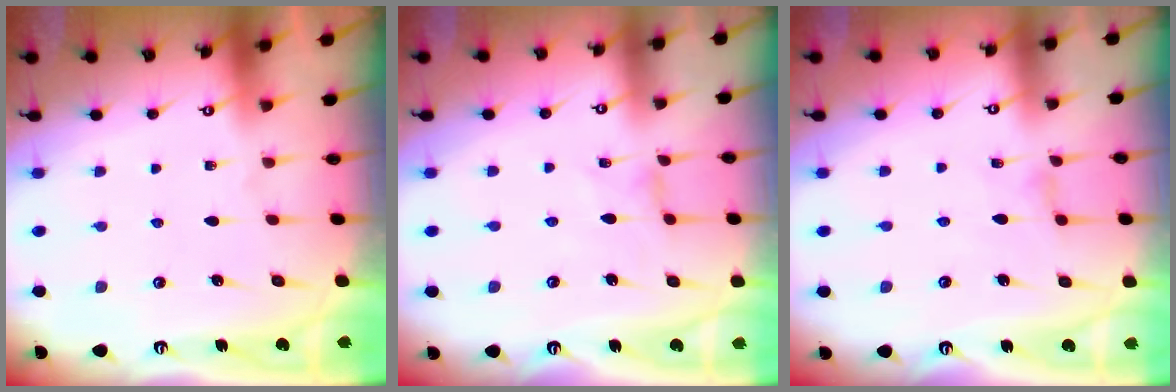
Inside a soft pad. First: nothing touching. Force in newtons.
{"total": 1.0, "press": 1.0, "slide": 0.2}
{"total": 1.4, "press": 1.3, "slide": 0.3}